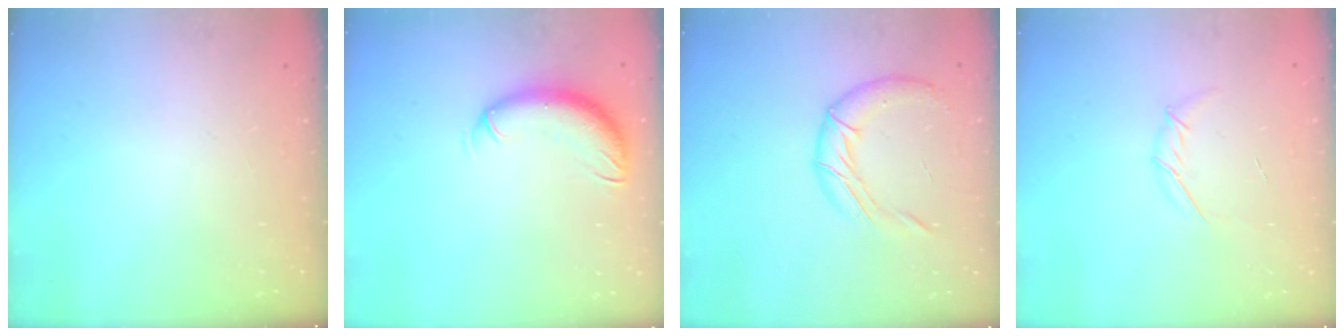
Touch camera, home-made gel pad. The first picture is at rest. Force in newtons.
{"total": 10.1, "press": 9.8, "slide": 2.5}
{"total": 10.3, "press": 10.3, "slide": 1.3}
{"total": 5.5, "press": 5.4, "slide": 0.9}